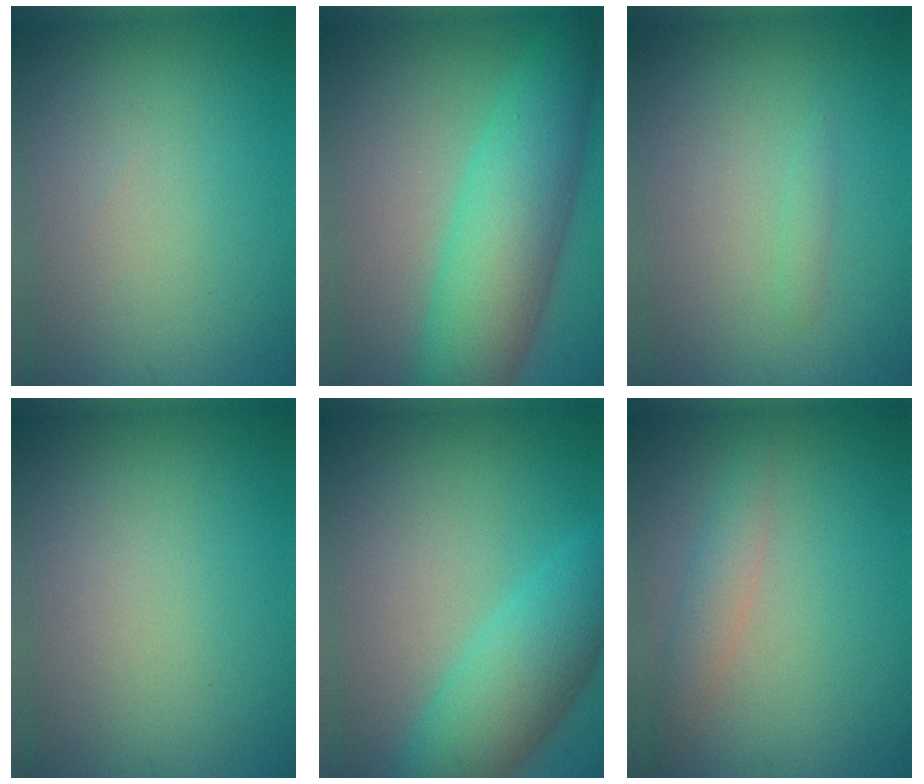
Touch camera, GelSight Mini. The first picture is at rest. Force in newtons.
{"total": 8.4, "press": 8.4, "slide": 0.2}
{"total": 0.7, "press": 0.7, "slide": 0.1}
{"total": 0.0}
{"total": 6.7, "press": 6.6, "slide": 0.2}
{"total": 2.0, "press": 2.0, "slide": 0.1}